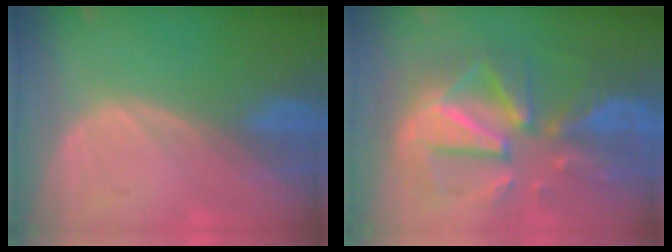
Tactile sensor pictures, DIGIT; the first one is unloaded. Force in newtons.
{"total": 12.3, "press": 12.3, "slide": 1.1}